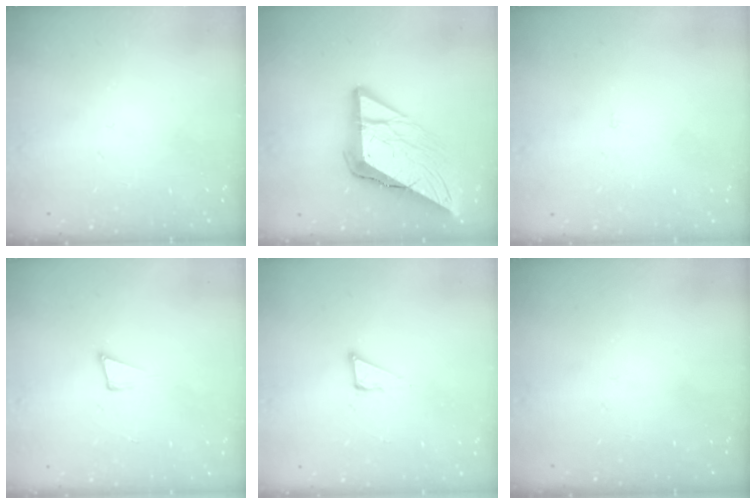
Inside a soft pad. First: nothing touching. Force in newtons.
{"total": 15.9, "press": 15.8, "slide": 1.7}
{"total": 1.8, "press": 1.8, "slide": 0.1}
{"total": 4.1, "press": 2.6, "slide": 3.2}
{"total": 5.3, "press": 5.2, "slide": 0.3}
{"total": 0.0}